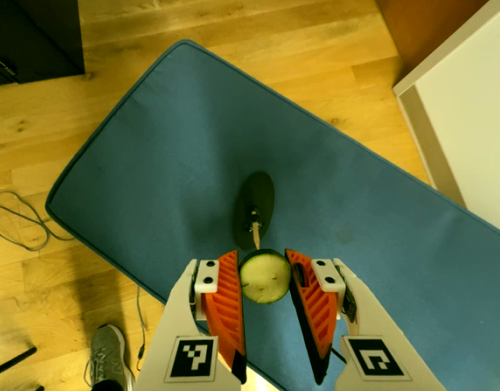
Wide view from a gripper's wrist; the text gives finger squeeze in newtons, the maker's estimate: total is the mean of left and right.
{"total": 8.0, "left": 8.2, "right": 7.8}